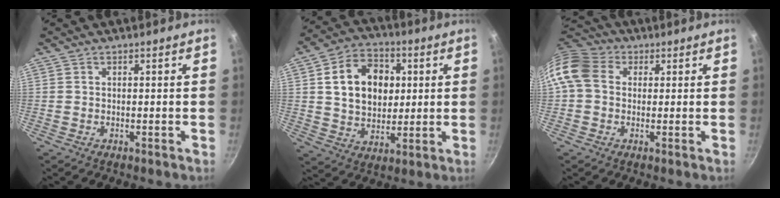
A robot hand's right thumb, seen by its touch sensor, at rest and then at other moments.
{"total": 14.7, "force": [2.8, 11.0, 9.3], "torque": [-0.118, 0.006, 0.044]}
{"total": 10.6, "force": [1.4, 8.6, 6.1], "torque": [-0.107, 0.021, 0.006]}